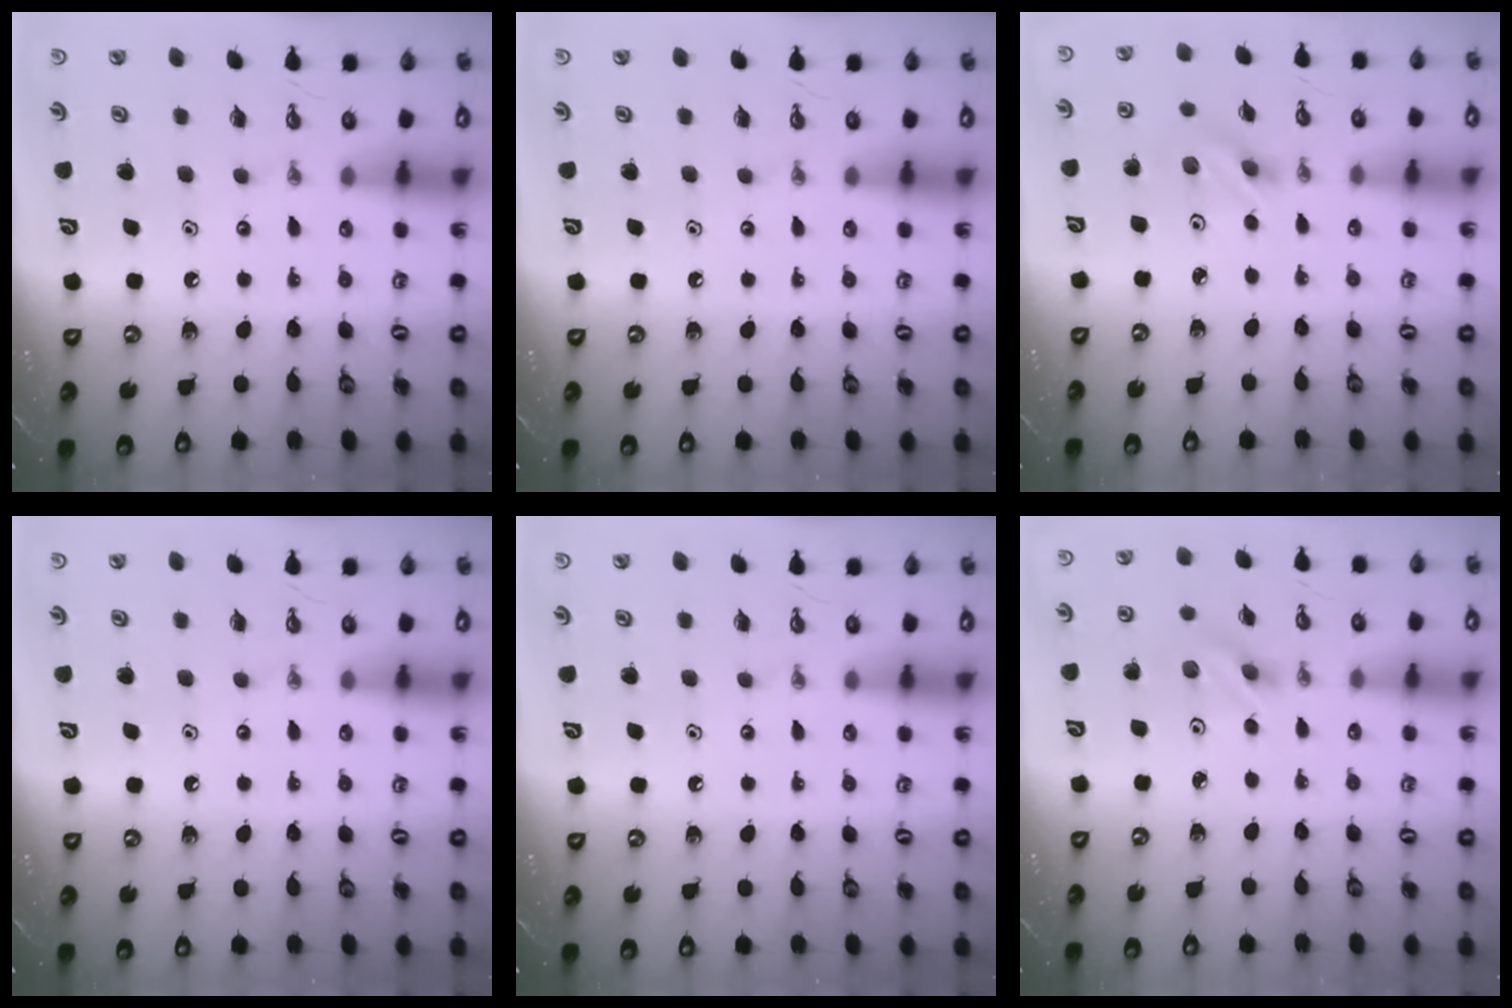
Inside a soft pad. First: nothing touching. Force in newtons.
{"total": 0.0}
{"total": 2.2, "press": 2.1, "slide": 0.6}
{"total": 0.0}
{"total": 0.0}
{"total": 2.2, "press": 2.1, "slide": 0.6}